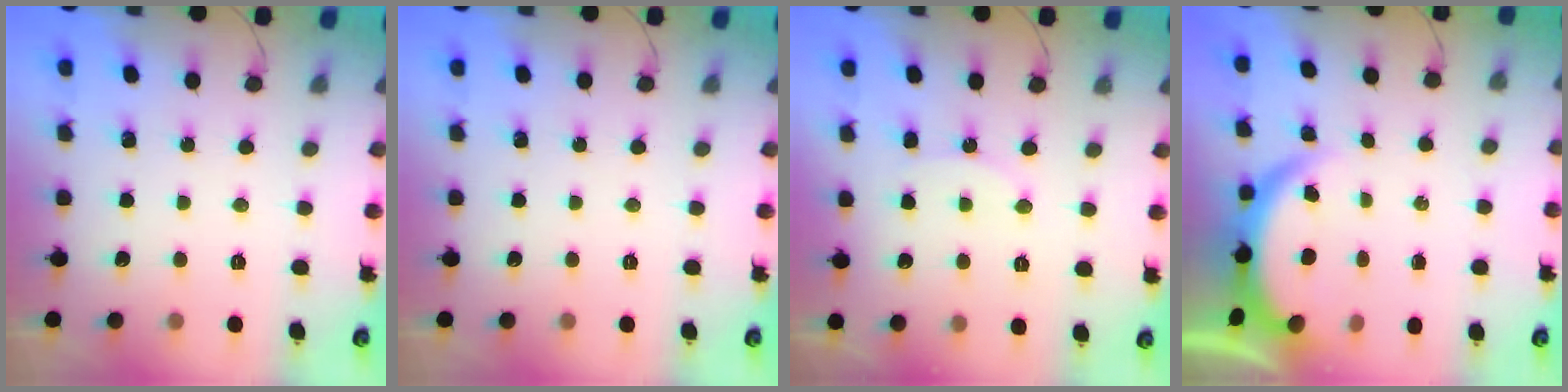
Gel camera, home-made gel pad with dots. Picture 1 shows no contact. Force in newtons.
{"total": 0.0}
{"total": 8.1, "press": 7.7, "slide": 2.5}
{"total": 3.7, "press": 3.7, "slide": 0.1}